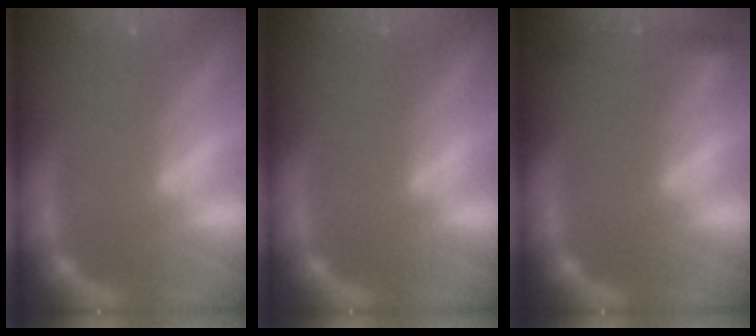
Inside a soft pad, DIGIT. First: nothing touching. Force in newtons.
{"total": 0.0}
{"total": 3.0}